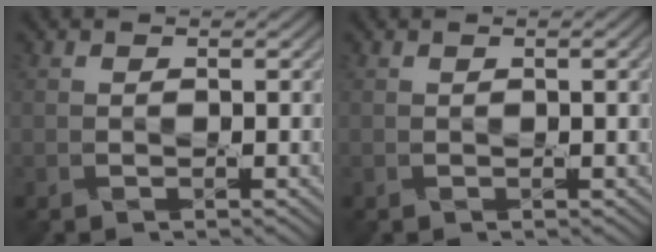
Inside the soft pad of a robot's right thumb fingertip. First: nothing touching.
{"total": 0.8, "force": [0.2, -0.2, 0.7], "torque": [-0.014, 0.003, 0.005]}